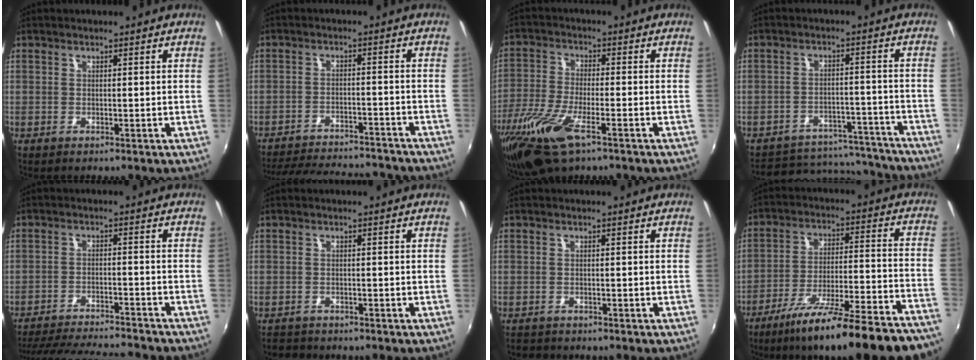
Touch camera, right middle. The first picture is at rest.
{"total": 20.4, "force": [-18.1, 5.2, 7.9], "torque": [-0.164, -0.006, -0.241]}
{"total": 13.3, "force": [-7.7, 4.1, 10.1], "torque": [-0.227, -0.036, -0.151]}
{"total": 17.5, "force": [-15.5, 6.6, 4.6], "torque": [-0.098, 0.031, -0.184]}
{"total": 18.6, "force": [-16.7, 2.9, 7.6], "torque": [-0.157, -0.020, -0.244]}
{"total": 2.9, "force": [-2.6, 1.4, 0.1], "torque": [-0.014, -0.002, -0.048]}
{"total": 2.3, "force": [-2.0, 1.1, 0.3], "torque": [-0.014, -0.007, -0.035]}
{"total": 26.9, "force": [-23.1, 1.8, 13.8], "torque": [-0.207, -0.058, -0.329]}